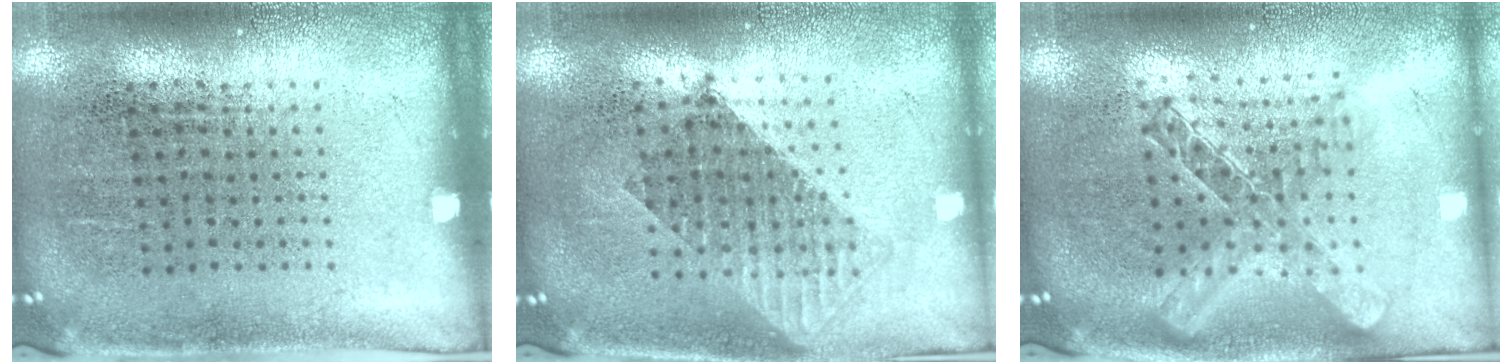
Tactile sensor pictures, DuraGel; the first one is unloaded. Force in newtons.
{"total": 1.6, "press": 1.3, "slide": 0.8}
{"total": 2.0, "press": 1.7, "slide": 1.0}